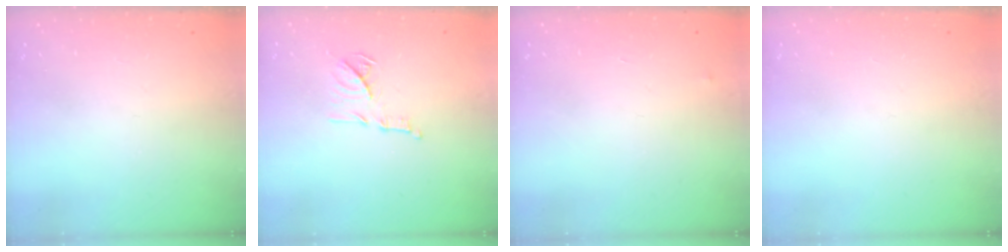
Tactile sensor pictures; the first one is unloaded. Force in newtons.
{"total": 11.8, "press": 11.8, "slide": 0.7}
{"total": 2.5, "press": 2.5, "slide": 0.4}
{"total": 0.0}